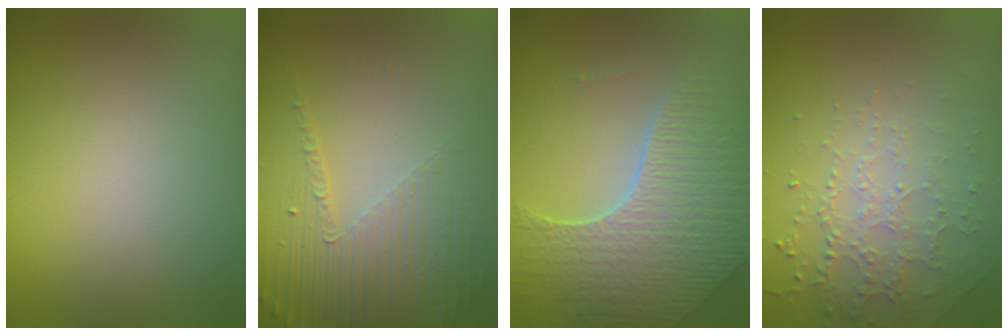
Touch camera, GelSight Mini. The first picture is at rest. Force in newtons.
{"total": 5.0, "press": 3.2, "slide": 3.8}
{"total": 7.2, "press": 5.2, "slide": 5.0}
{"total": 2.1, "press": 1.9, "slide": 0.9}